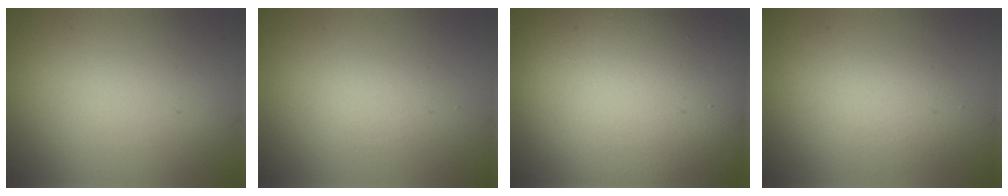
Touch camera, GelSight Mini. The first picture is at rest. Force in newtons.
{"total": 1.3, "press": 1.3, "slide": 0.0}
{"total": 19.6, "press": 19.5, "slide": 1.6}
{"total": 2.7, "press": 2.6, "slide": 0.3}